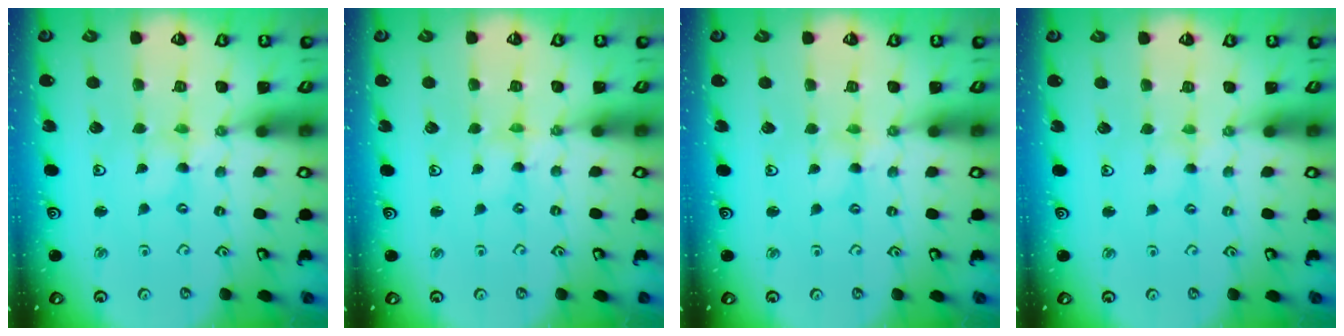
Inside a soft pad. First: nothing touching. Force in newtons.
{"total": 0.0}
{"total": 0.9, "press": 0.9, "slide": 0.3}
{"total": 1.2, "press": 1.2, "slide": 0.3}